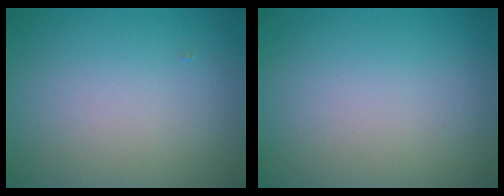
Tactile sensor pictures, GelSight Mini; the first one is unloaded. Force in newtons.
{"total": 0.0}